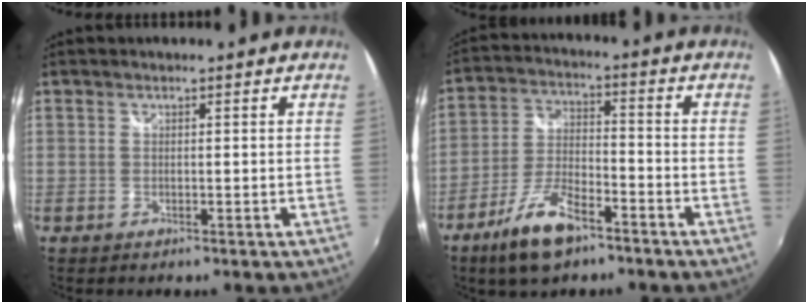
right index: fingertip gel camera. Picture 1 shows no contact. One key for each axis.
{"total": 11.3, "fx": -7.4, "fy": 4.1, "fz": 7.5, "tx": -0.166, "ty": -0.006, "tz": -0.137}